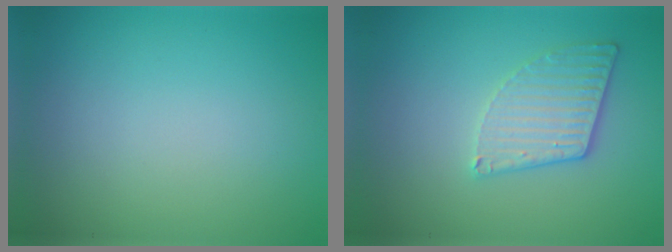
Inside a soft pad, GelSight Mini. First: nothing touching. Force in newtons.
{"total": 3.2, "press": 3.0, "slide": 0.9}